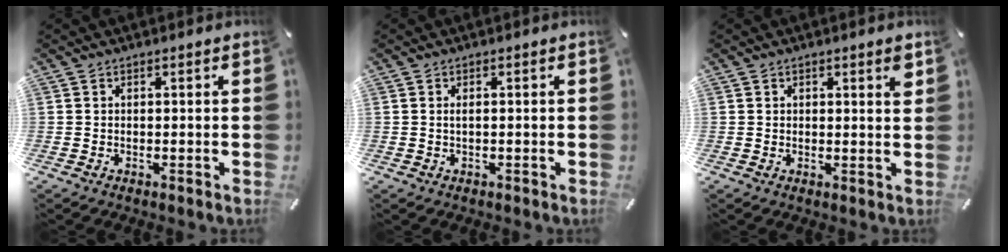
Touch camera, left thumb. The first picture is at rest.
{"total": 1.0, "force": [0.0, 0.4, 0.9], "torque": [-0.019, 0.001, 0.000]}
{"total": 2.0, "force": [1.2, 0.7, 1.5], "torque": [-0.015, -0.004, 0.017]}